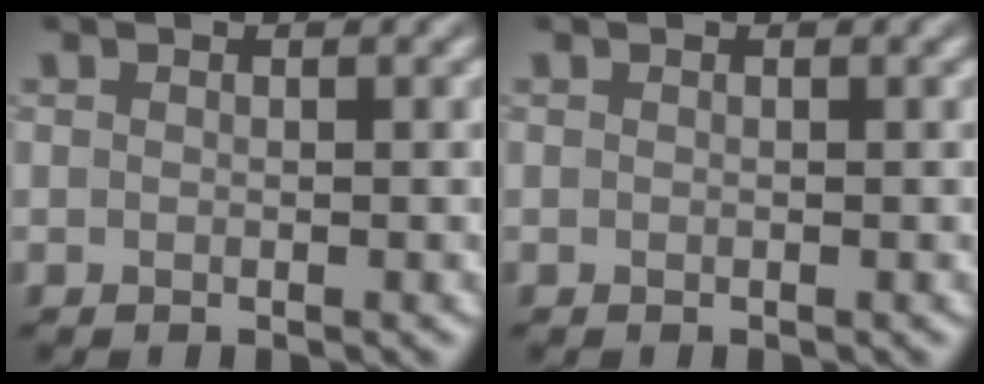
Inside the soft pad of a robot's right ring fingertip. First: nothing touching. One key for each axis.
{"total": 0.0}